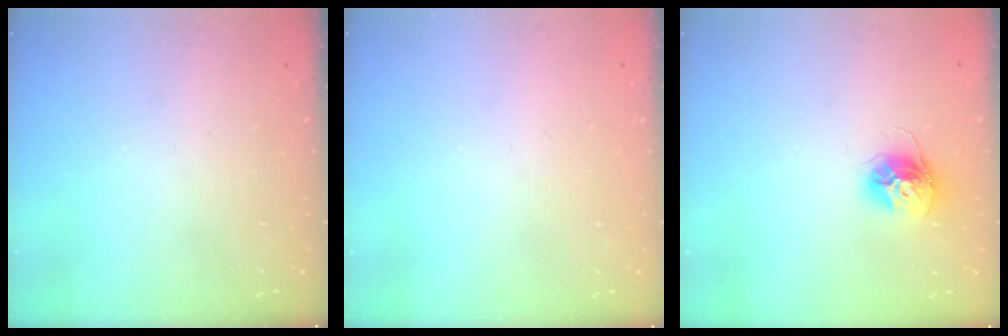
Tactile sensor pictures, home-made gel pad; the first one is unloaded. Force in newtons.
{"total": 0.8, "press": 0.8, "slide": 0.0}
{"total": 11.4, "press": 11.3, "slide": 0.8}